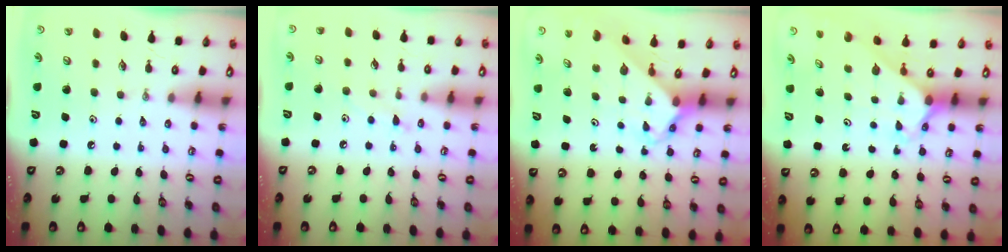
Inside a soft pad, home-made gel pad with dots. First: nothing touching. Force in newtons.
{"total": 6.3, "press": 6.3, "slide": 0.6}
{"total": 2.9, "press": 2.9, "slide": 0.3}
{"total": 2.2, "press": 2.2, "slide": 0.1}